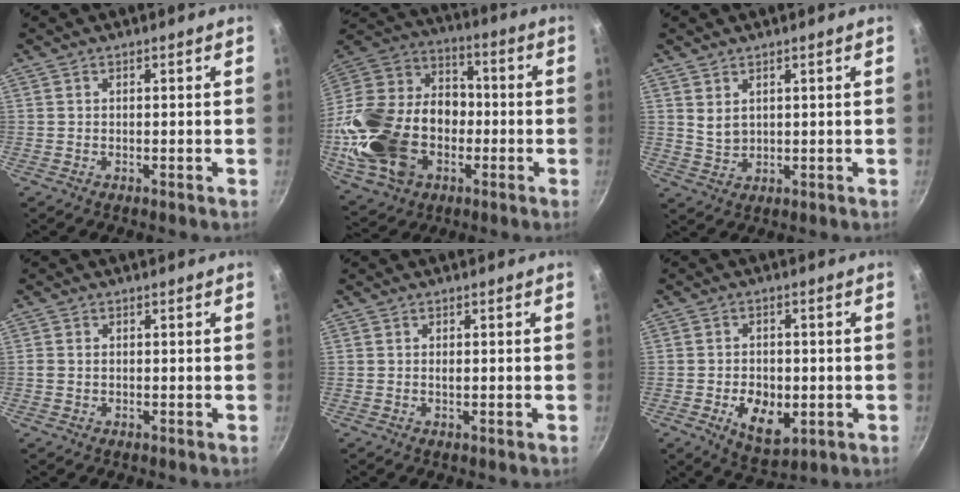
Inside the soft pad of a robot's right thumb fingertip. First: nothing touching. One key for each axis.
{"total": 27.4, "fx": -5.8, "fy": 19.8, "fz": 18.0, "tx": -0.331, "ty": 0.056, "tz": -0.089}
{"total": 3.1, "fx": 1.7, "fy": 1.9, "fz": 1.8, "tx": -0.029, "ty": -0.014, "tz": 0.039}
{"total": 1.3, "fx": 0.0, "fy": 1.1, "fz": 0.7, "tx": -0.013, "ty": 0.003, "tz": 0.000}
{"total": 0.8, "fx": 0.0, "fy": 0.3, "fz": 0.7, "tx": -0.012, "ty": 0.000, "tz": -0.002}
{"total": 9.0, "fx": -2.3, "fy": 5.7, "fz": 6.6, "tx": -0.084, "ty": -0.004, "tz": -0.026}